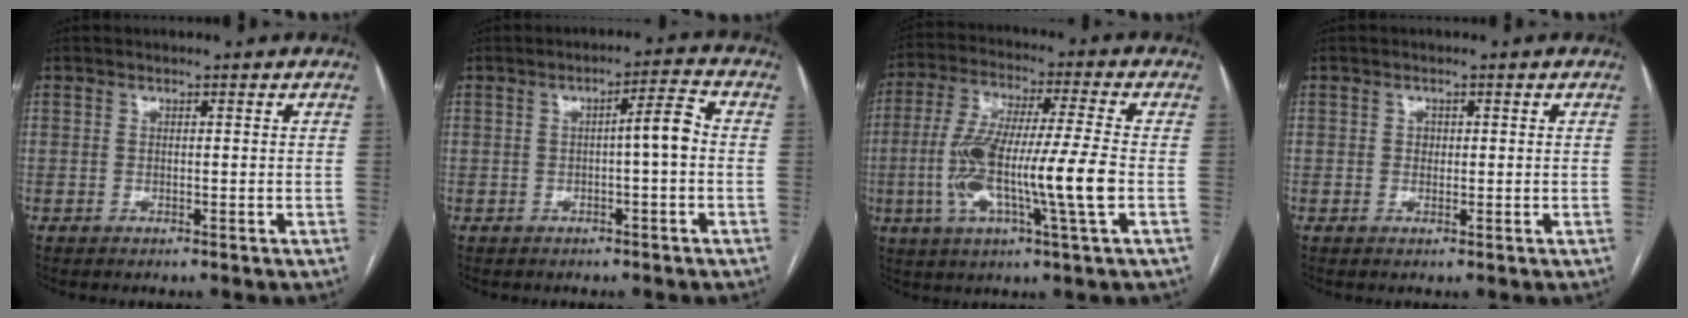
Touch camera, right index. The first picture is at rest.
{"total": 4.2, "force": [-0.3, 0.2, 4.2], "torque": [-0.061, 0.012, -0.005]}
{"total": 15.4, "force": [-2.8, 0.5, 15.2], "torque": [-0.296, 0.000, -0.056]}
{"total": 0.8, "force": [0.1, 0.7, 0.3], "torque": [-0.002, 0.002, 0.001]}